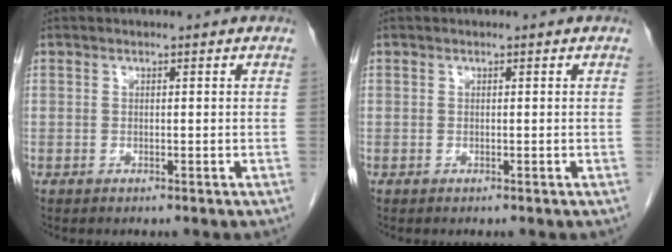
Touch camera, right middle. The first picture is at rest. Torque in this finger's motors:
{"motor_torque": [0.00, 0.00, 0.00, 0.00]}